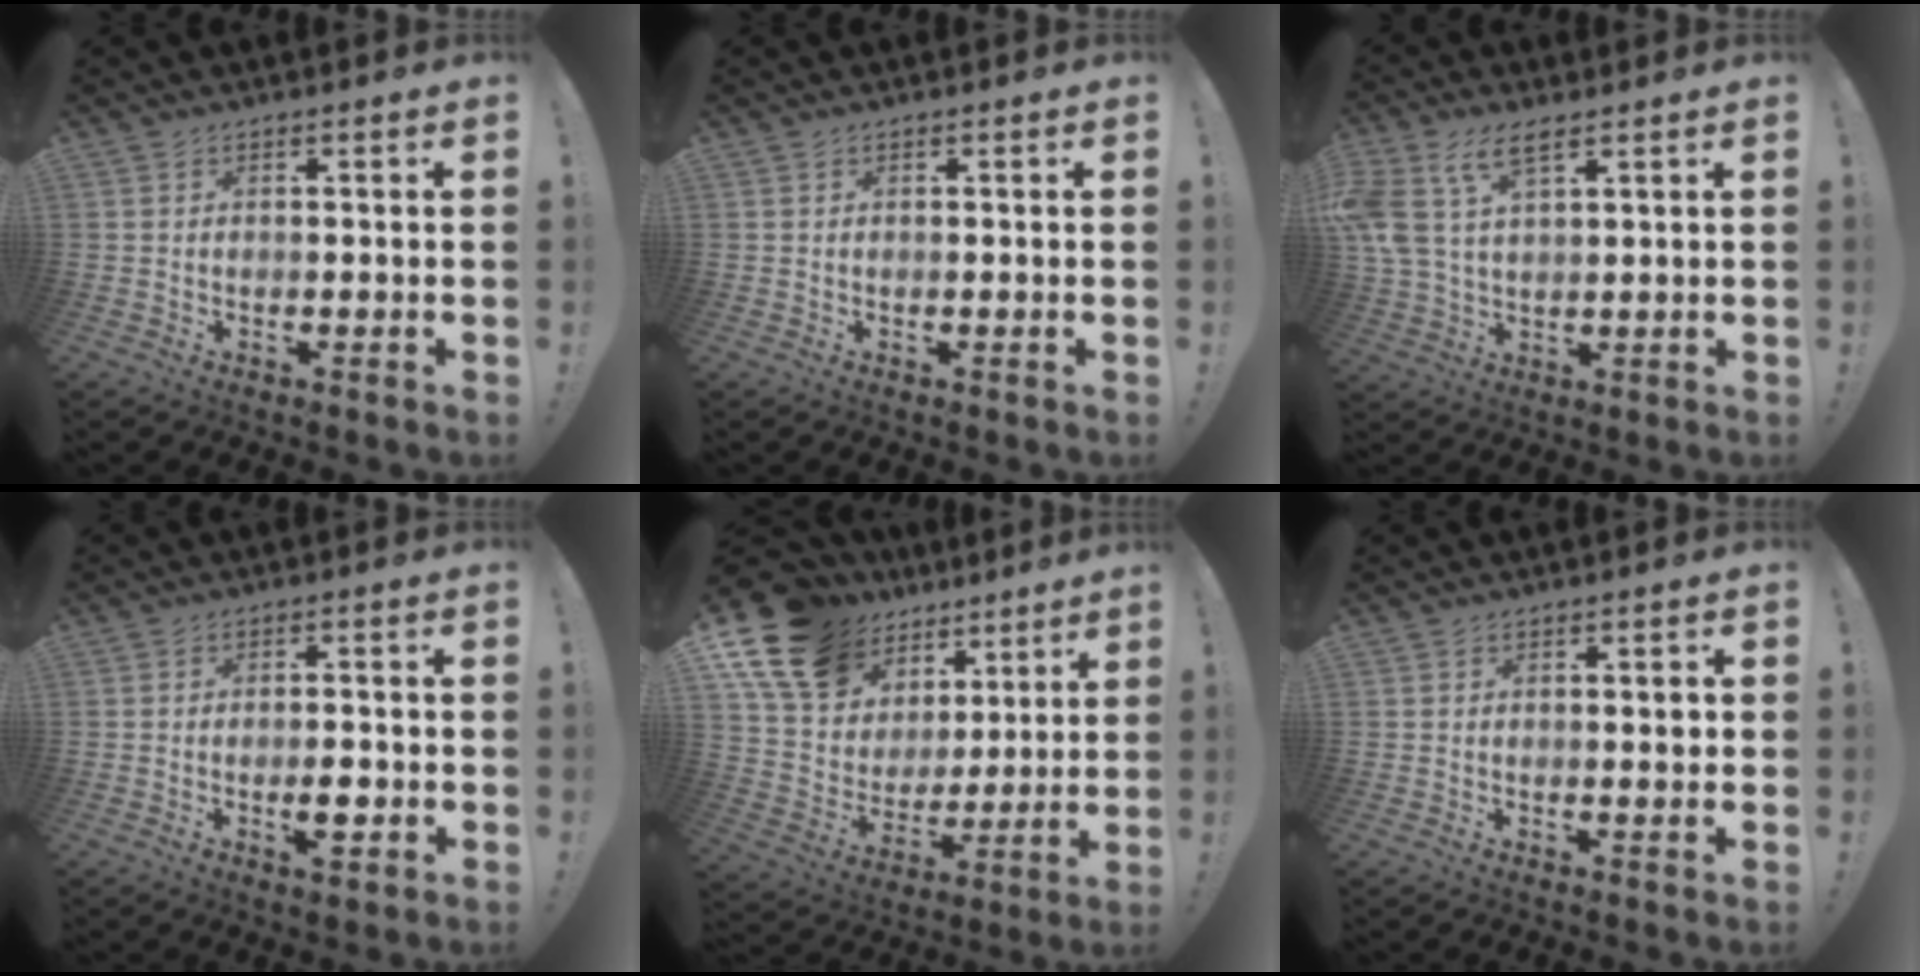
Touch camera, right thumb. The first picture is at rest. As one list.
[{"total": 0.0}, {"total": 10.6, "force": [5.7, 4.7, 7.6], "torque": [-0.157, -0.014, 0.108]}, {"total": 4.9, "force": [-1.8, 1.7, 4.3], "torque": [-0.057, 0.005, -0.029]}, {"total": 18.5, "force": [11.6, 12.1, 7.8], "torque": [-0.136, -0.073, 0.233]}, {"total": 1.4, "force": [0.0, 0.3, 1.4], "torque": [-0.020, 0.001, -0.003]}]